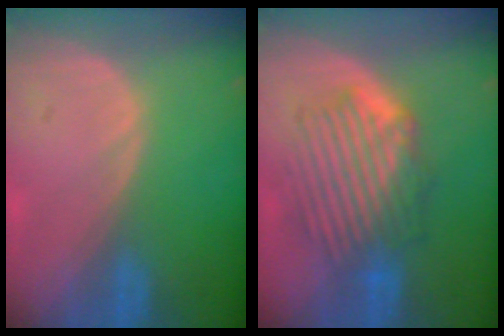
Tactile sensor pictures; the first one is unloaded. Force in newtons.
{"total": 9.0, "press": 8.4, "slide": 3.3}